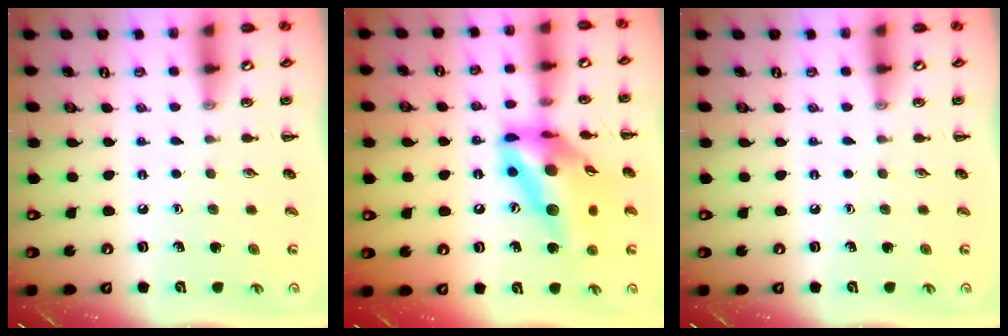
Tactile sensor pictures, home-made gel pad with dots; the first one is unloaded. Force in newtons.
{"total": 16.9, "press": 16.1, "slide": 5.0}
{"total": 0.0}